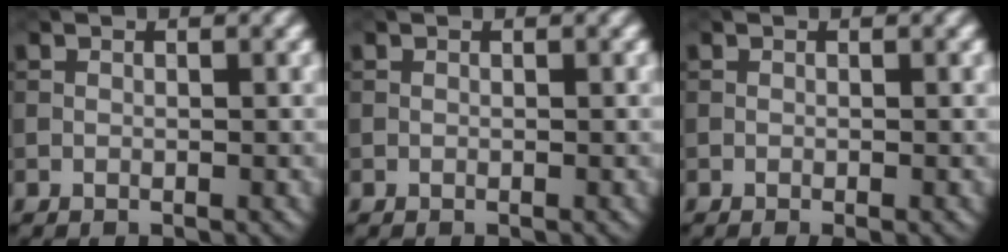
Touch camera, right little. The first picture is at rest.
{"total": 0.0}
{"total": 1.2, "force": [-0.4, 0.4, 1.1], "torque": [-0.017, -0.002, -0.009]}